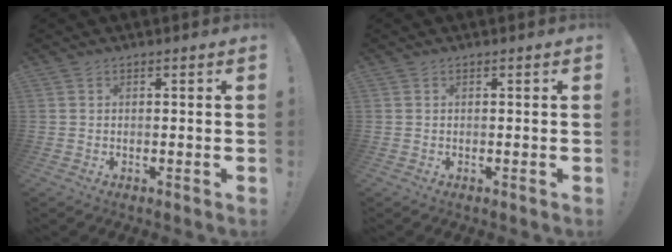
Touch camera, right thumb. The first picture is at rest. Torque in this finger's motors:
{"motor_torque": [-0.10, -0.01, 0.00, 0.00, 0.00]}